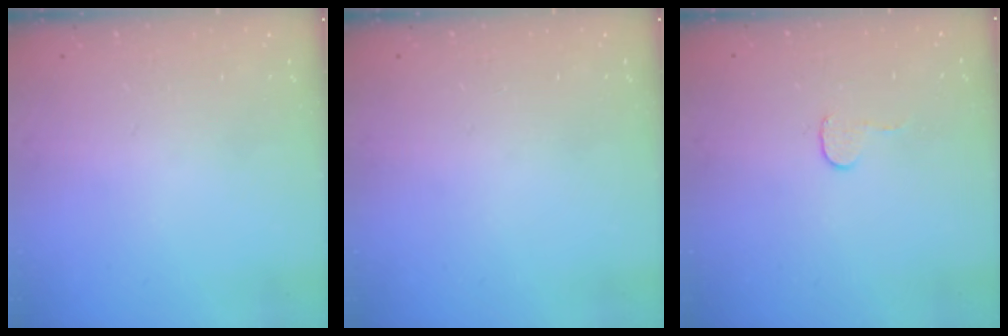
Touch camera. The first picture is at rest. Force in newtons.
{"total": 0.0}
{"total": 3.7, "press": 3.6, "slide": 0.3}